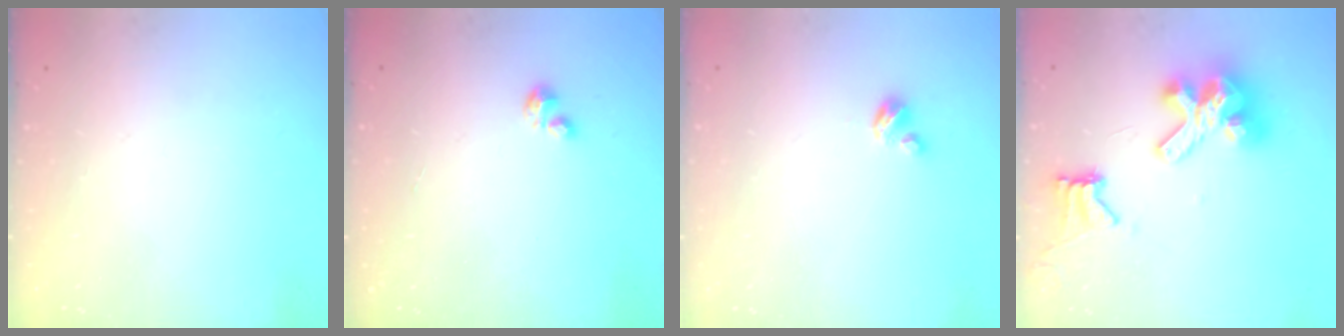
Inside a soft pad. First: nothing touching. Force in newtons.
{"total": 0.7, "press": 0.6, "slide": 0.2}
{"total": 2.9, "press": 2.9, "slide": 0.3}
{"total": 14.3, "press": 14.2, "slide": 1.7}